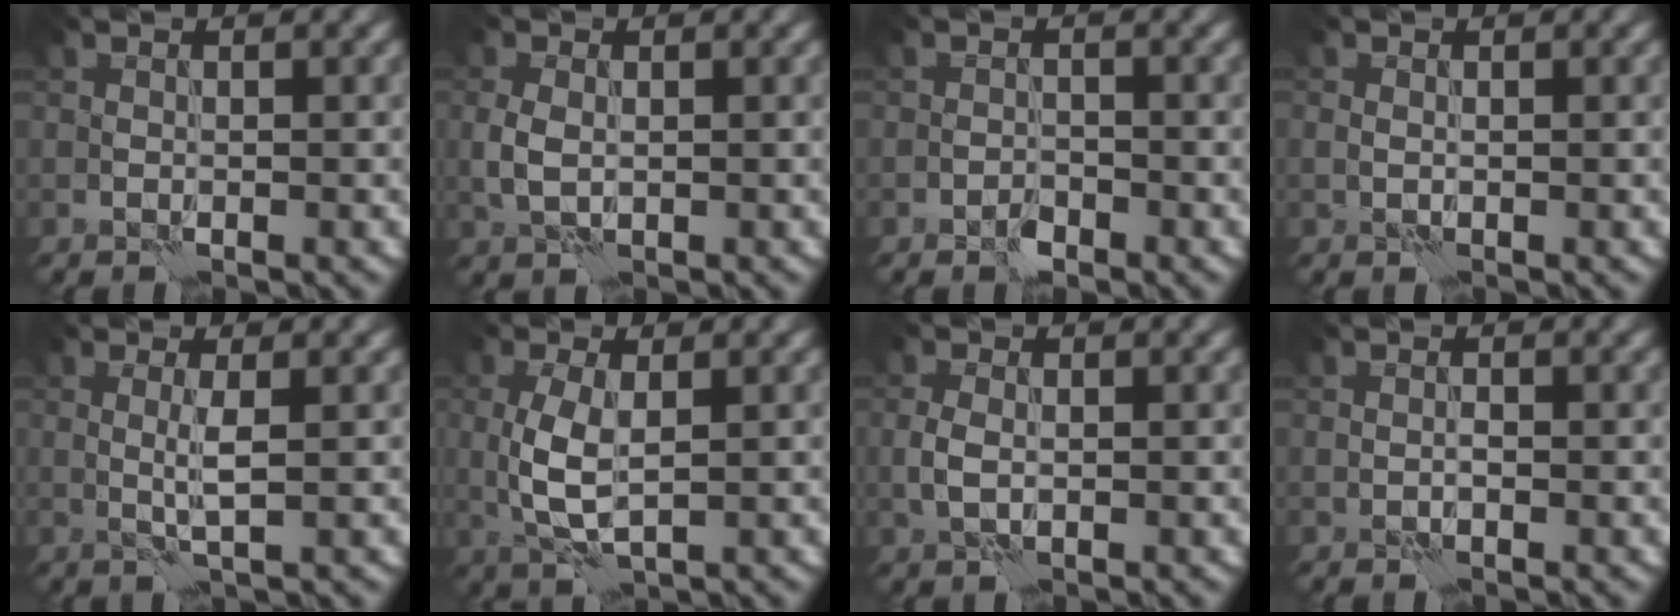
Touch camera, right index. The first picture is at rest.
{"total": 2.0, "force": [0.0, 1.4, 1.5], "torque": [-0.040, 0.001, 0.001]}
{"total": 0.9, "force": [-0.8, 0.4, 0.3], "torque": [-0.001, 0.004, -0.017]}
{"total": 0.6, "force": [-0.1, 0.4, 0.4], "torque": [-0.009, 0.000, -0.002]}
{"total": 1.8, "force": [0.3, -0.1, 1.7], "torque": [-0.037, 0.004, 0.003]}
{"total": 3.9, "force": [0.2, 1.5, 3.6], "torque": [-0.088, 0.004, 0.005]}
{"total": 1.8, "force": [-0.2, 1.1, 1.4], "torque": [-0.036, 0.002, -0.007]}
{"total": 0.0}